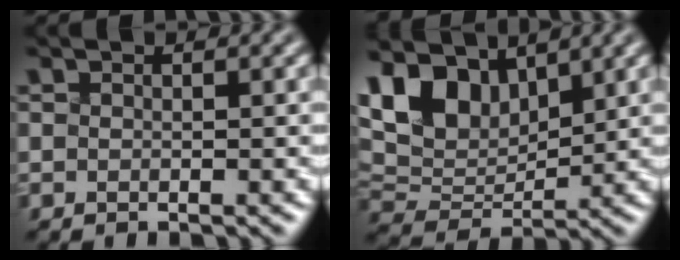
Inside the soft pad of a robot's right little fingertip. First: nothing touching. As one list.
[{"total": 8.9, "force": [4.1, 5.3, 5.9], "torque": [-0.135, 0.014, 0.075]}]